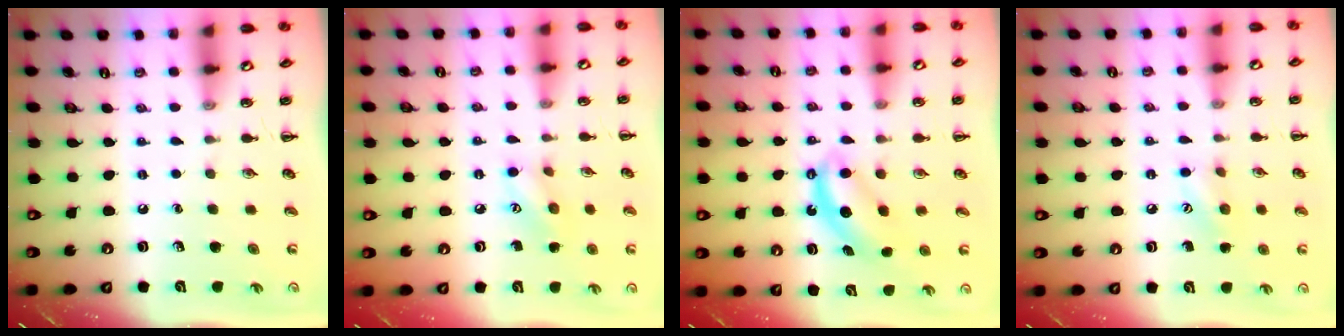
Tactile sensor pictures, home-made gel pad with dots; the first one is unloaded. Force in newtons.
{"total": 7.2, "press": 7.1, "slide": 1.1}
{"total": 6.7, "press": 6.6, "slide": 1.1}
{"total": 7.9, "press": 7.7, "slide": 1.6}